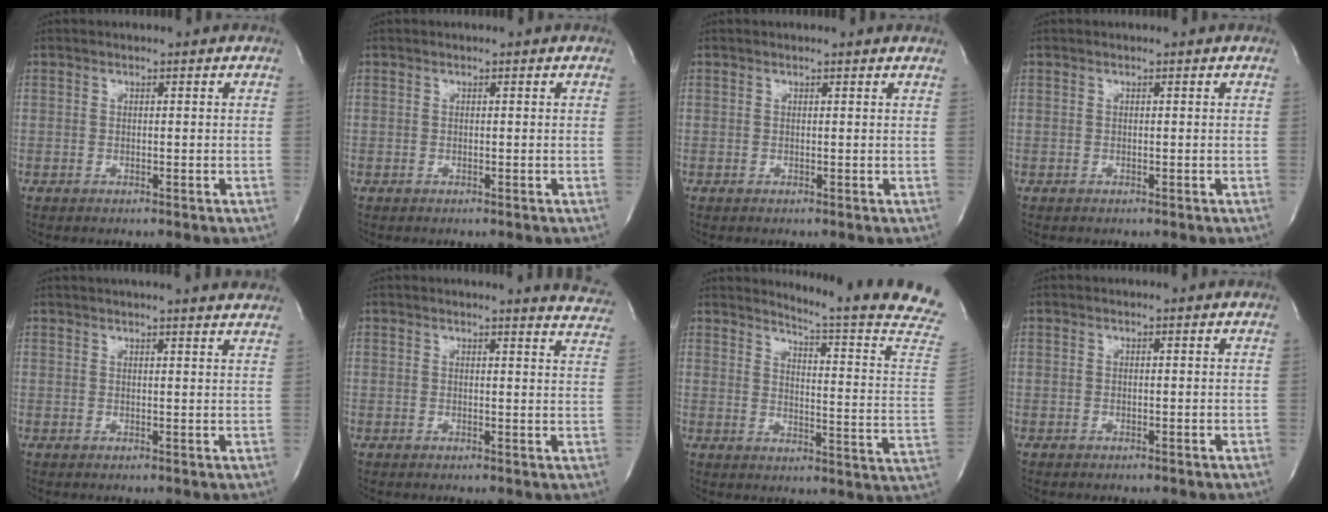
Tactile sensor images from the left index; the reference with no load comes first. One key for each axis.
{"total": 0.0}
{"total": 1.7, "fx": 1.6, "fy": 0.0, "fz": 0.3, "tx": -0.017, "ty": 0.000, "tz": 0.012}
{"total": 0.0}
{"total": 13.6, "fx": 12.6, "fy": 0.6, "fz": 5.0, "tx": -0.072, "ty": 0.012, "tz": 0.146}
{"total": 7.7, "fx": 7.7, "fy": 0.1, "fz": 0.9, "tx": 0.003, "ty": -0.061, "tz": 0.053}
{"total": 18.8, "fx": 17.6, "fy": -1.6, "fz": 6.5, "tx": -0.099, "ty": -0.134, "tz": 0.196}
{"total": 0.0}